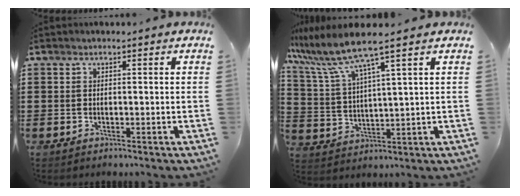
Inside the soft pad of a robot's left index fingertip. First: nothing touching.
{"total": 8.1, "force": [6.3, -0.2, 5.2], "torque": [-0.131, -0.035, 0.104]}